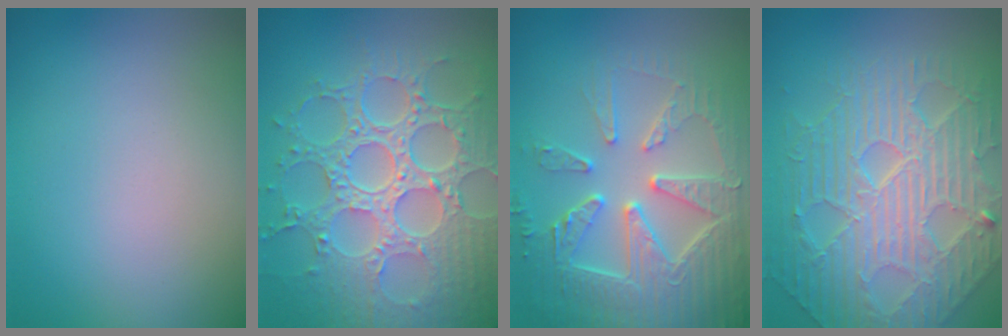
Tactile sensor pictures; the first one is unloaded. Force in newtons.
{"total": 8.9, "press": 6.5, "slide": 6.1}
{"total": 7.1, "press": 5.9, "slide": 3.9}
{"total": 6.4, "press": 5.5, "slide": 3.3}